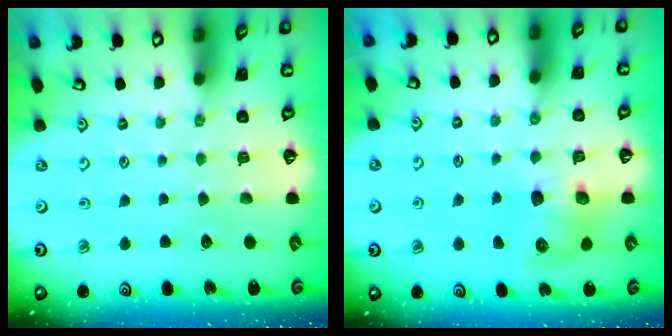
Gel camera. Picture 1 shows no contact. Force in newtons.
{"total": 8.8, "press": 8.7, "slide": 0.9}